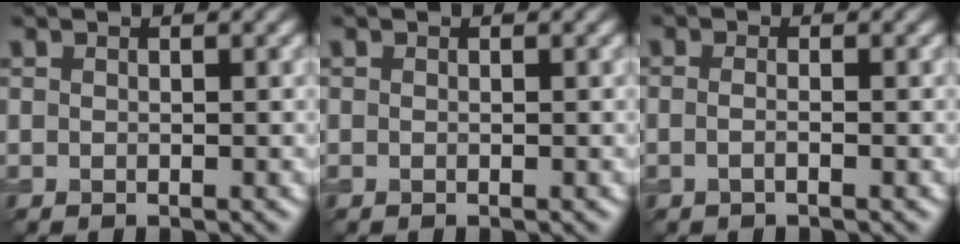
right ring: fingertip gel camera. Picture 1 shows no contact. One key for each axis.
{"total": 0.0}
{"total": 1.3, "fx": -0.3, "fy": 0.5, "fz": 1.1, "tx": -0.018, "ty": -0.006, "tz": -0.014}